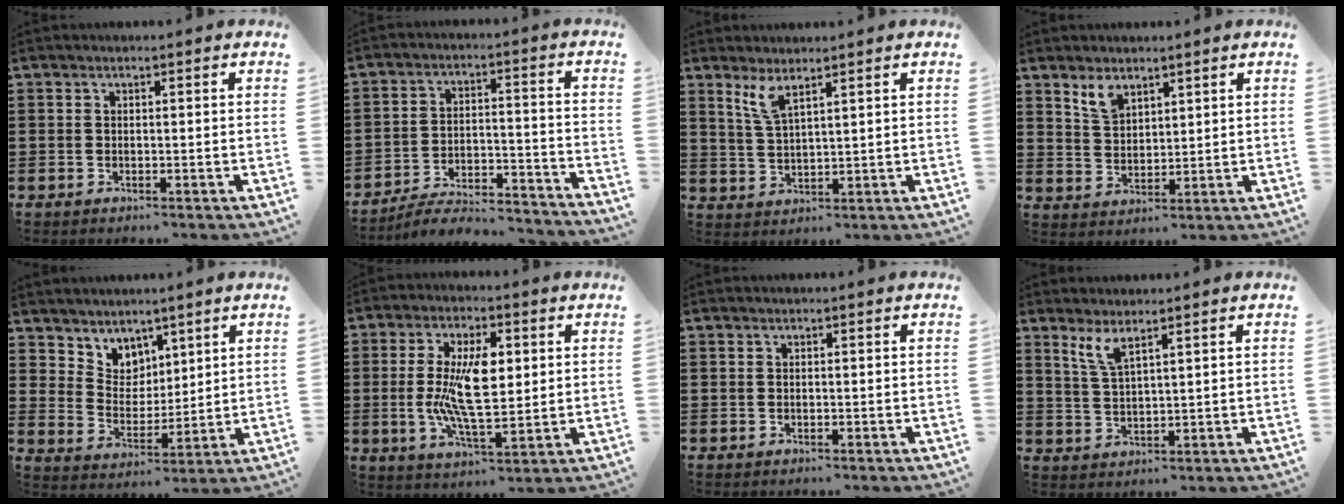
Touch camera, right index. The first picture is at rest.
{"total": 5.6, "force": [-5.4, 0.7, 1.4], "torque": [-0.029, 0.002, -0.108]}
{"total": 3.7, "force": [2.6, 0.8, 2.6], "torque": [-0.057, 0.003, 0.047]}
{"total": 3.9, "force": [2.9, 2.0, 1.7], "torque": [-0.043, 0.005, 0.055]}
{"total": 5.1, "force": [3.9, 3.3, -0.7], "torque": [-0.017, -0.016, 0.073]}
{"total": 10.4, "force": [0.8, 4.2, 9.5], "torque": [-0.191, -0.002, 0.010]}
{"total": 0.0}
{"total": 3.5, "force": [2.5, 0.6, 2.3], "torque": [-0.052, 0.003, 0.044]}